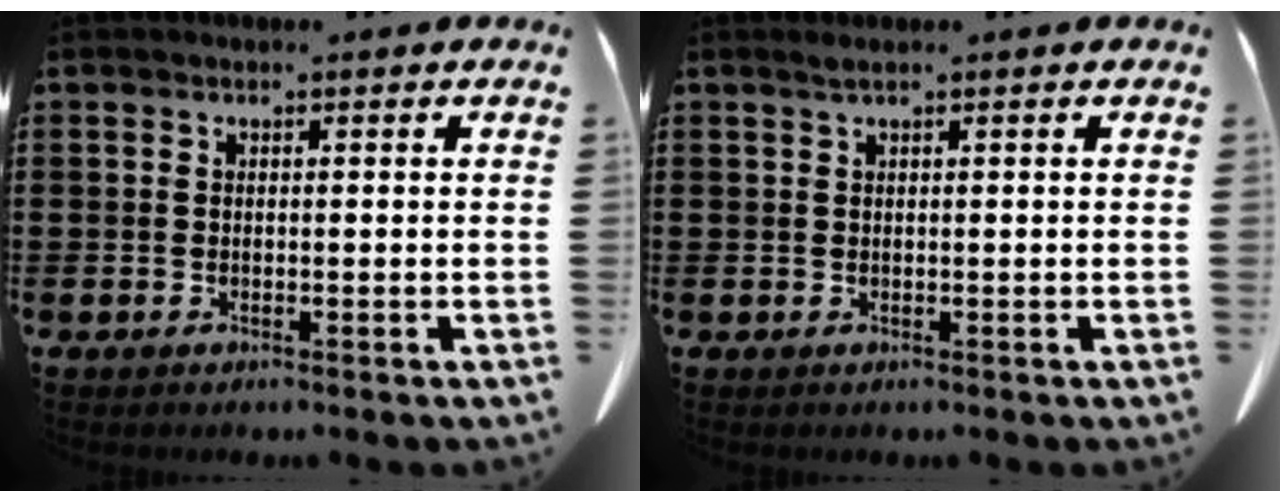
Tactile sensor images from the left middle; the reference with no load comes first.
{"total": 0.9, "force": [0.5, -0.1, 0.7], "torque": [-0.014, -0.002, 0.010]}